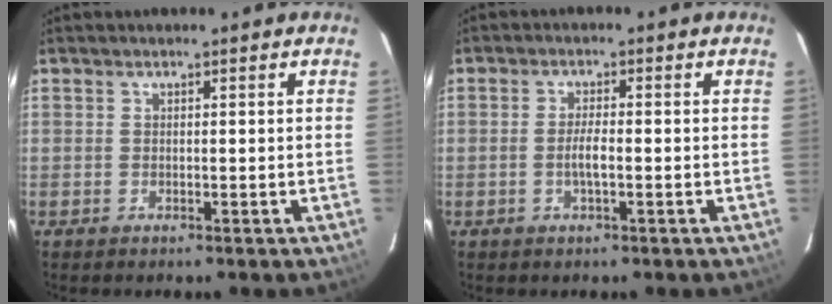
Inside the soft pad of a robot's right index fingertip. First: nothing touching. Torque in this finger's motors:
{"motor_torque": [0.61, -0.06, 0.31, 0.07]}